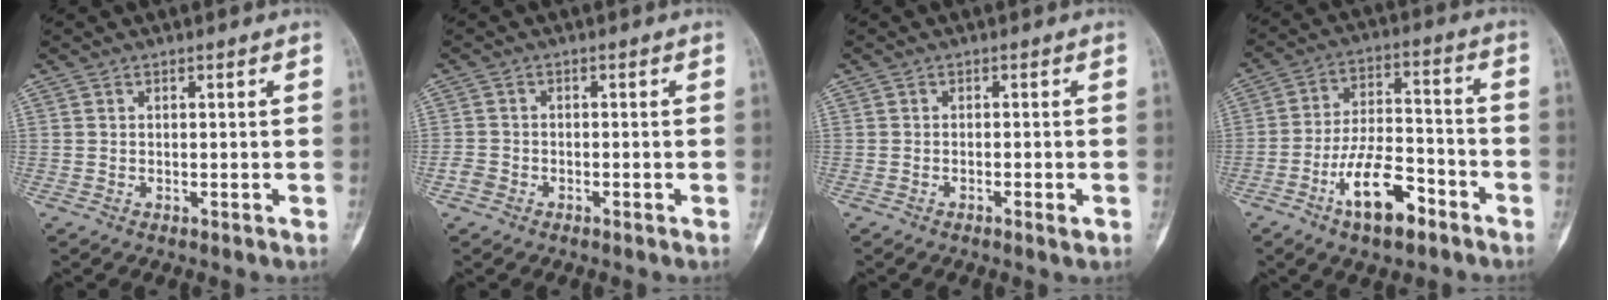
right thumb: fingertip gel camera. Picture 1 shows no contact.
{"total": 2.0, "force": [-1.1, 1.5, 0.6], "torque": [-0.006, 0.008, -0.026]}
{"total": 1.4, "force": [-0.7, 0.3, 1.2], "torque": [-0.022, 0.000, -0.014]}
{"total": 12.8, "force": [-6.8, 5.5, 9.4], "torque": [-0.152, 0.046, -0.118]}